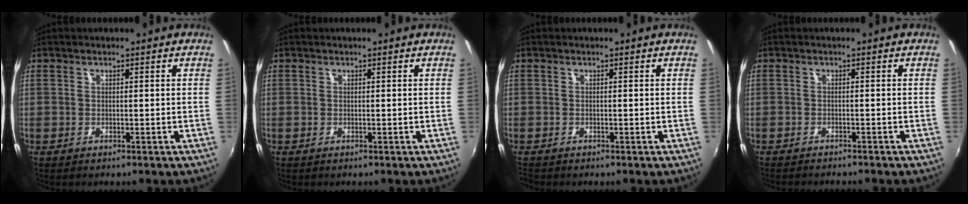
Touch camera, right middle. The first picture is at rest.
{"total": 0.0}
{"total": 0.6, "force": [-0.6, 0.1, 0.1], "torque": [-0.002, -0.004, -0.014]}
{"total": 3.6, "force": [-3.3, 0.3, 1.3], "torque": [-0.031, -0.012, -0.053]}